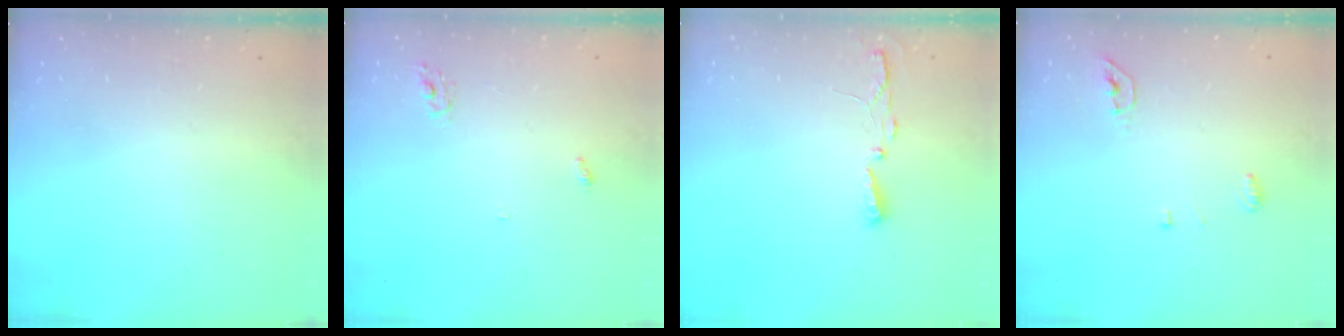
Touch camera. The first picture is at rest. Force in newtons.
{"total": 2.8, "press": 2.8, "slide": 0.2}
{"total": 3.5, "press": 3.5, "slide": 0.5}
{"total": 4.4, "press": 4.3, "slide": 0.8}